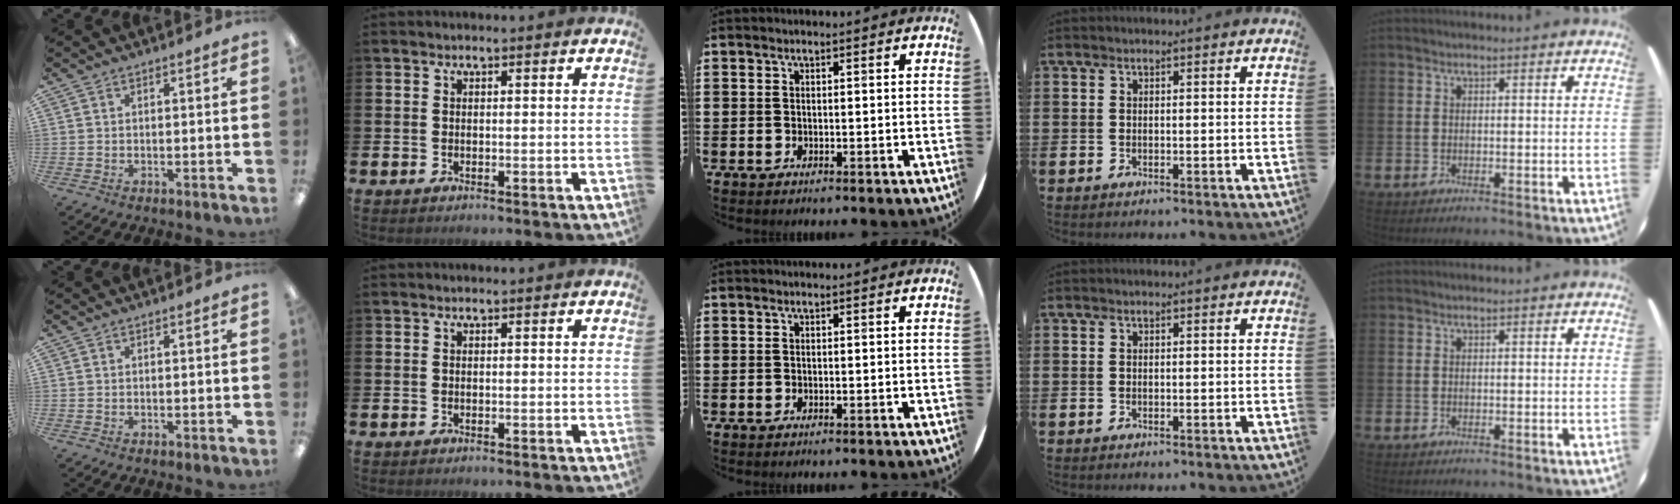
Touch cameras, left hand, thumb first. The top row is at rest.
{}